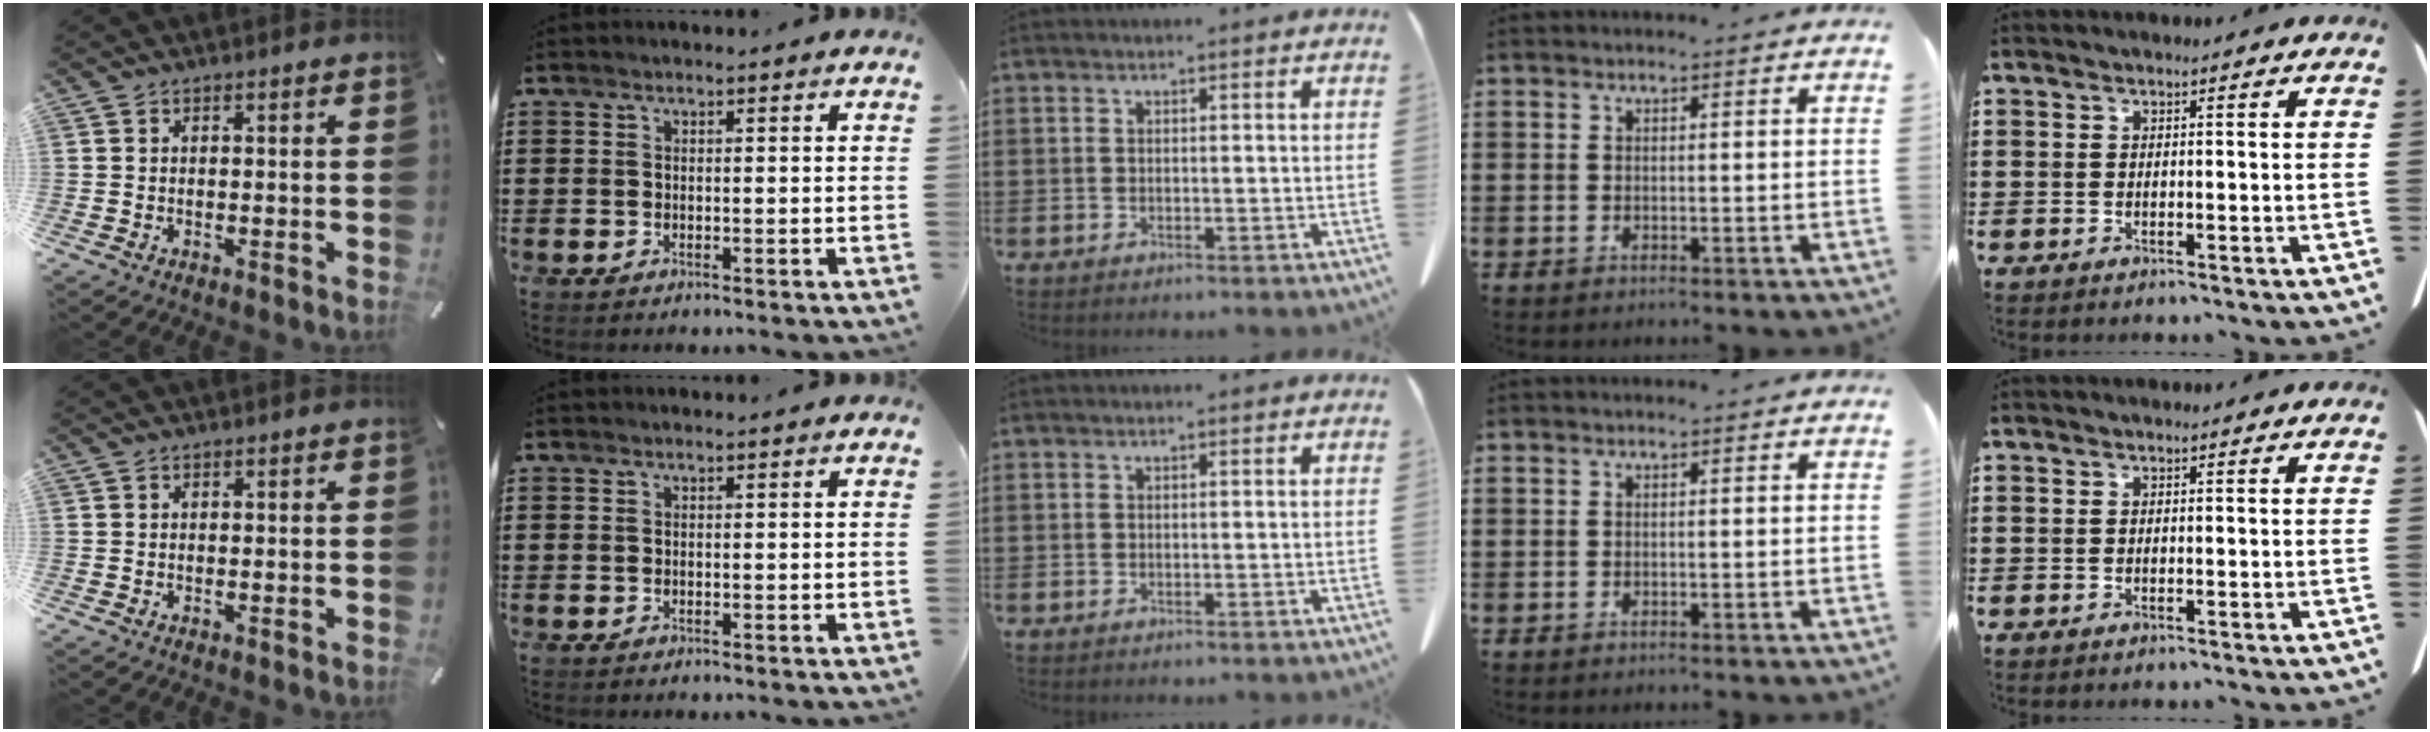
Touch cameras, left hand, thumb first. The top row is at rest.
{}